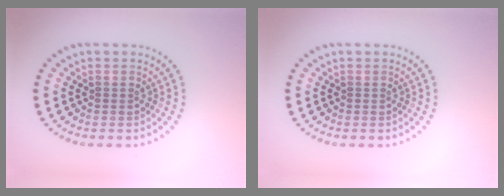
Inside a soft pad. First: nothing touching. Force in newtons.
{"total": 0.0}